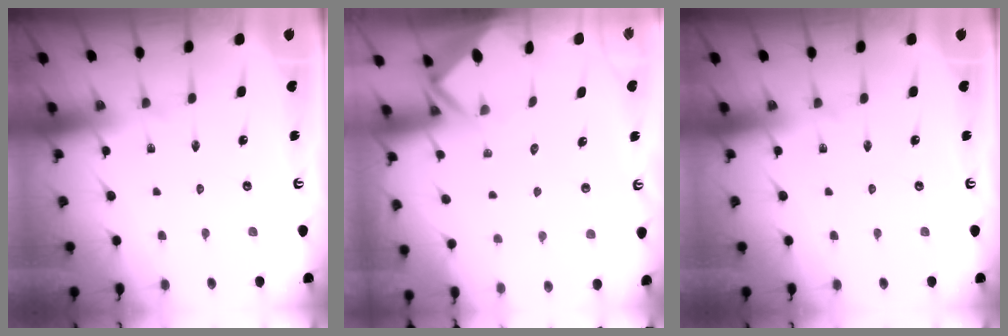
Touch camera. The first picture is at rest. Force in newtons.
{"total": 2.8, "press": 2.8, "slide": 0.2}
{"total": 0.0}